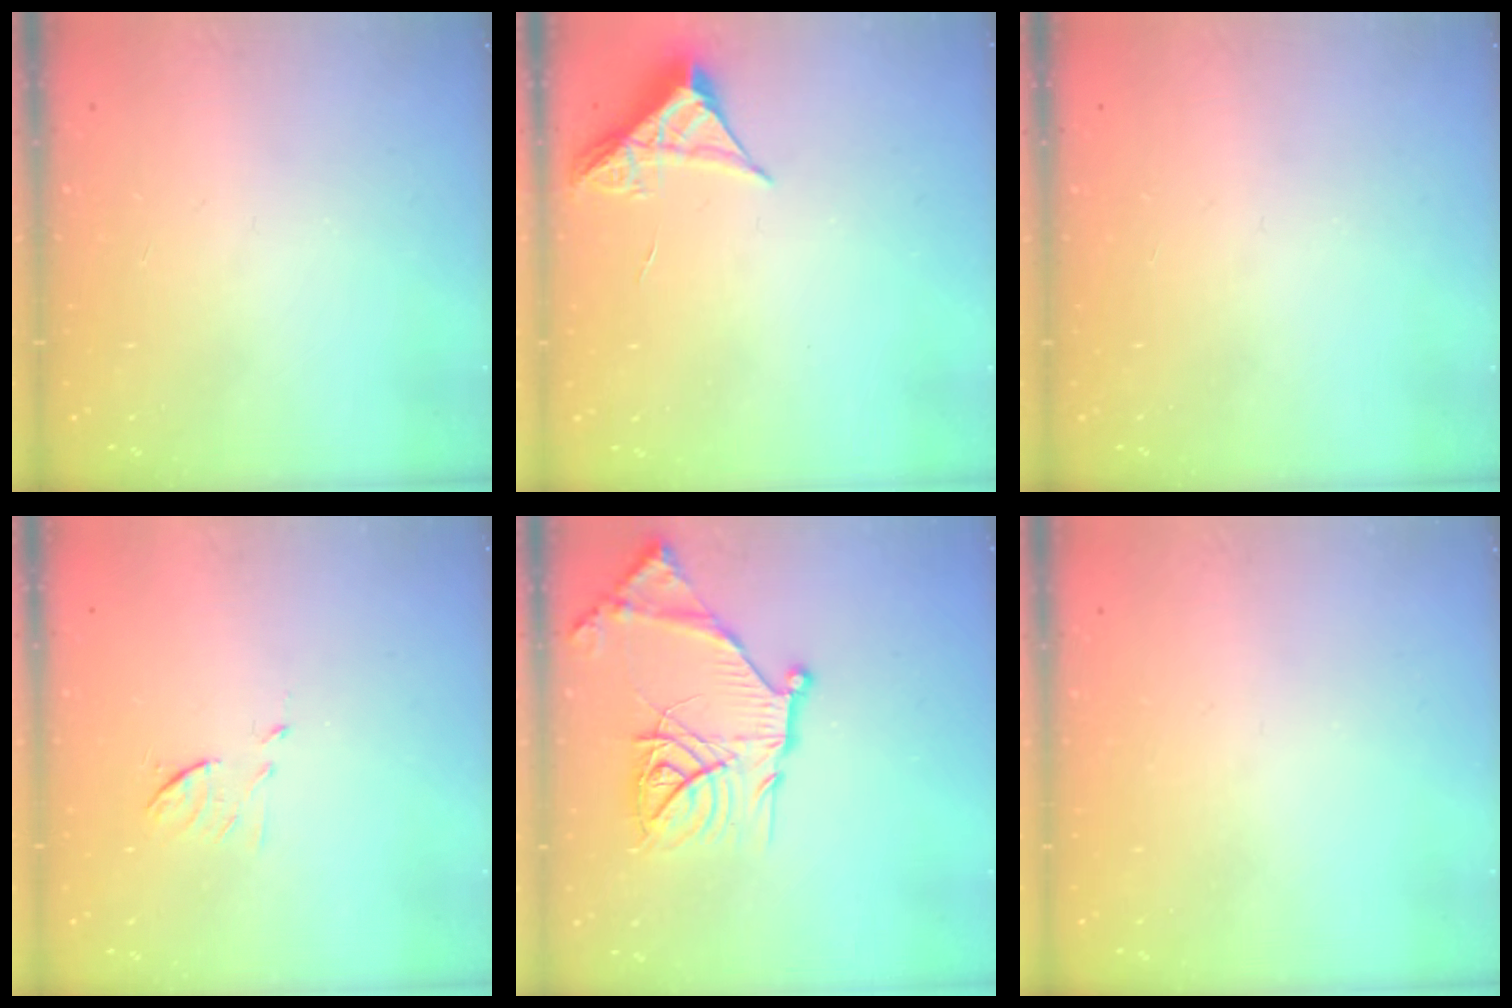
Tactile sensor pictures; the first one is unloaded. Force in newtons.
{"total": 5.2, "press": 5.1, "slide": 0.3}
{"total": 0.0}
{"total": 6.0, "press": 5.9, "slide": 0.6}
{"total": 20.2, "press": 20.1, "slide": 1.9}
{"total": 0.0}